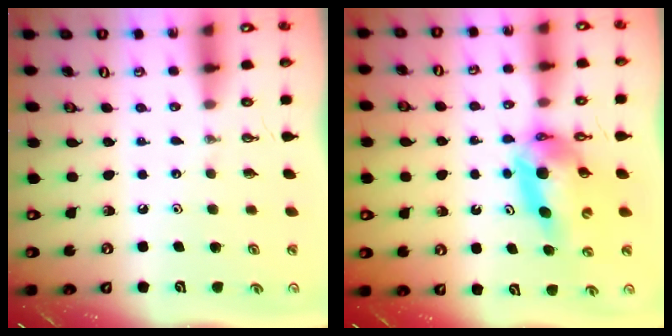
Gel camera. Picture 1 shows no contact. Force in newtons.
{"total": 9.8, "press": 9.8, "slide": 1.0}